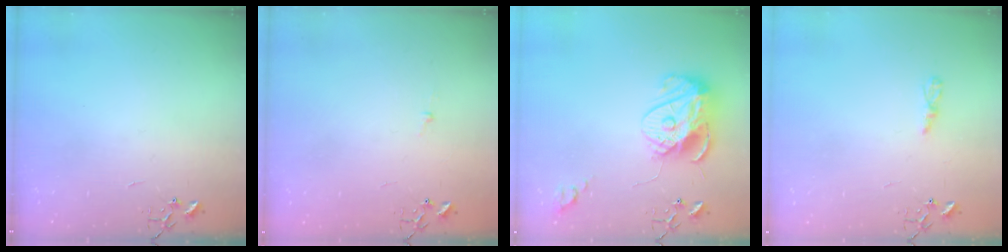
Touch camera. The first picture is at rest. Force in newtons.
{"total": 2.7, "press": 2.7, "slide": 0.3}
{"total": 13.9, "press": 13.8, "slide": 1.3}
{"total": 3.5, "press": 3.5, "slide": 0.4}